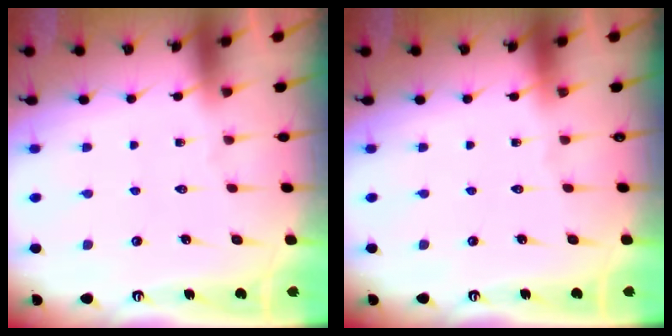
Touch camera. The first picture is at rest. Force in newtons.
{"total": 0.0}